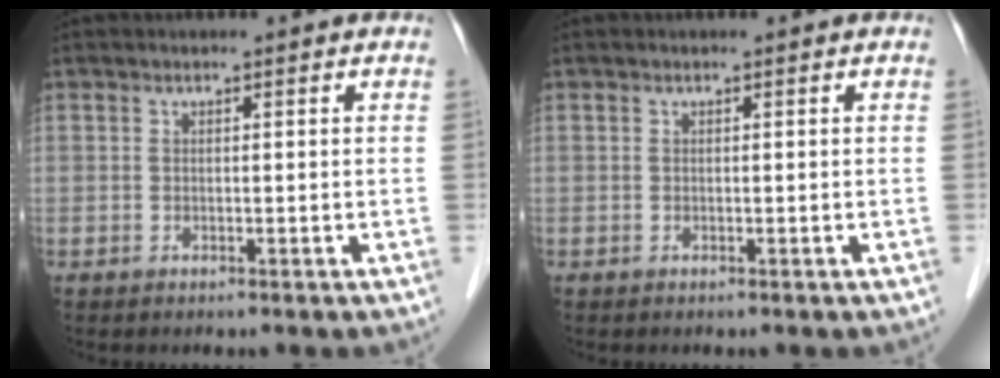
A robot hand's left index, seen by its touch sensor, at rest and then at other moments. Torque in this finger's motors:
{"motor_torque": [-0.02, 0.02, 0.03, 0.00]}